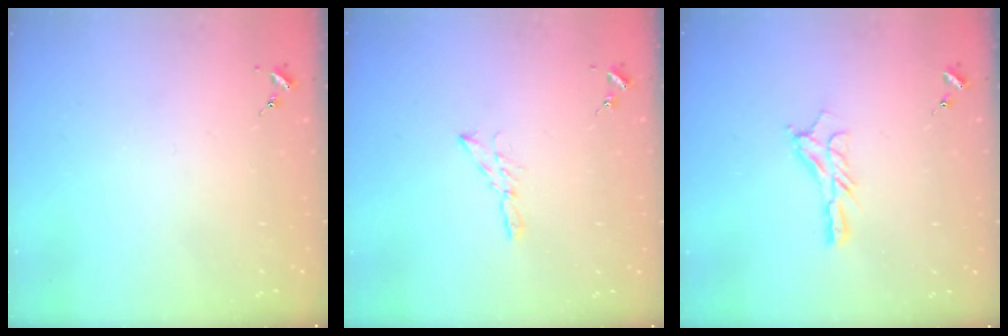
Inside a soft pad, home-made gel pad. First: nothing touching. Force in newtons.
{"total": 4.7, "press": 4.7, "slide": 0.1}
{"total": 9.5, "press": 9.5, "slide": 0.4}